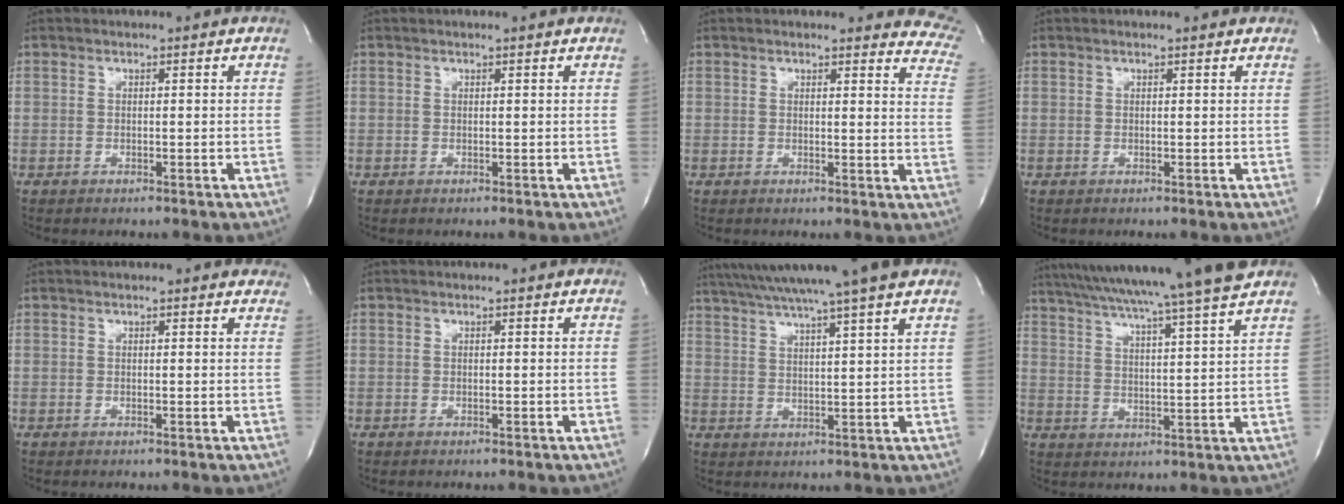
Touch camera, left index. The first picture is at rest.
{"total": 0.9, "force": [0.9, -0.1, 0.3], "torque": [-0.011, 0.005, 0.010]}
{"total": 11.9, "force": [11.1, 2.8, 3.4], "torque": [-0.002, -0.053, 0.080]}
{"total": 1.0, "force": [0.9, 0.1, 0.3], "torque": [-0.013, 0.004, 0.008]}
{"total": 4.0, "force": [3.6, 1.3, 1.3], "torque": [-0.012, 0.006, 0.024]}
{"total": 0.0}
{"total": 15.5, "force": [12.8, -1.4, 8.7], "torque": [-0.154, 0.011, 0.181]}
{"total": 20.1, "force": [17.4, -2.0, 9.8], "torque": [-0.172, -0.021, 0.247]}